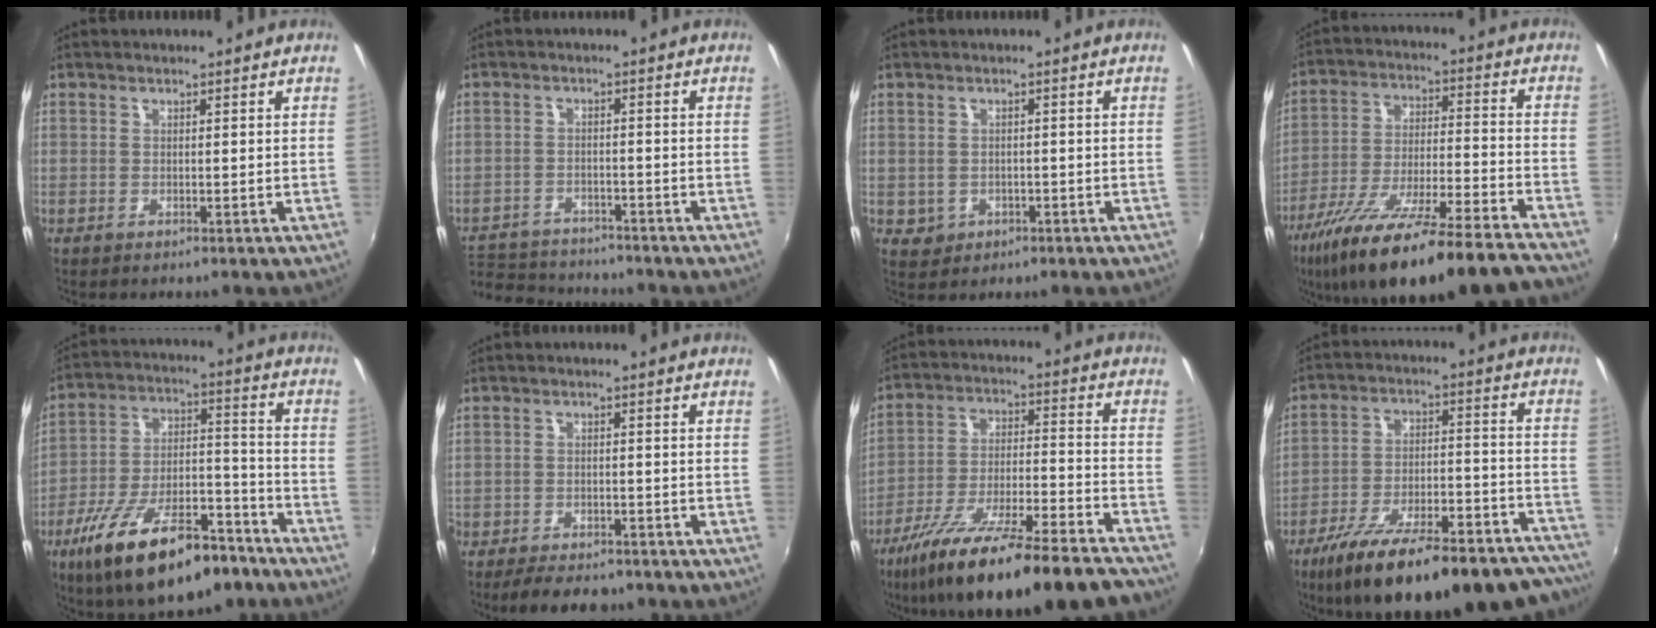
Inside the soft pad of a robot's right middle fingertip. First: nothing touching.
{"total": 10.8, "force": [-9.5, 4.3, 2.6], "torque": [-0.083, 0.009, -0.155]}
{"total": 3.5, "force": [-0.7, 3.1, 1.3], "torque": [-0.033, 0.002, 0.001]}
{"total": 25.1, "force": [-20.8, 1.9, 14.0], "torque": [-0.248, -0.064, -0.322]}
{"total": 22.8, "force": [-14.3, 8.9, 15.4], "torque": [-0.269, -0.015, -0.216]}
{"total": 7.1, "force": [-6.0, 2.7, 2.8], "torque": [-0.074, -0.009, -0.094]}
{"total": 26.4, "force": [-21.1, 4.4, 15.2], "torque": [-0.261, -0.058, -0.318]}
{"total": 31.8, "force": [-25.7, 9.0, 16.4], "torque": [-0.249, -0.022, -0.350]}